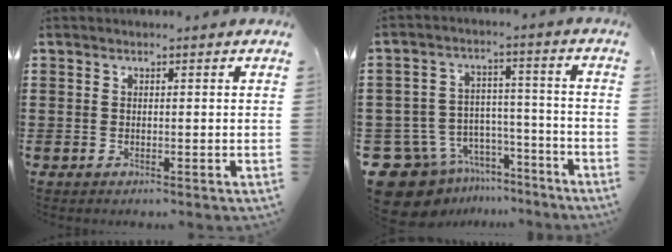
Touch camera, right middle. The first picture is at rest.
{"total": 10.3, "force": [-8.5, 5.4, 2.2], "torque": [-0.076, 0.030, -0.164]}